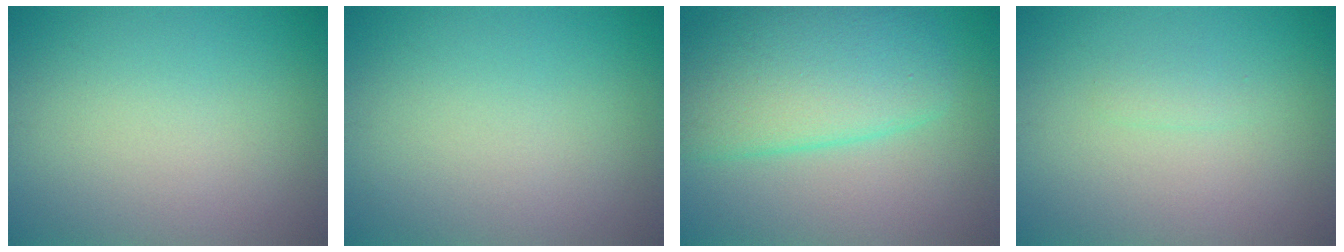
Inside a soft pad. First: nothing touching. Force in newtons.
{"total": 0.0}
{"total": 6.8, "press": 6.8, "slide": 0.1}
{"total": 0.7, "press": 0.7, "slide": 0.1}